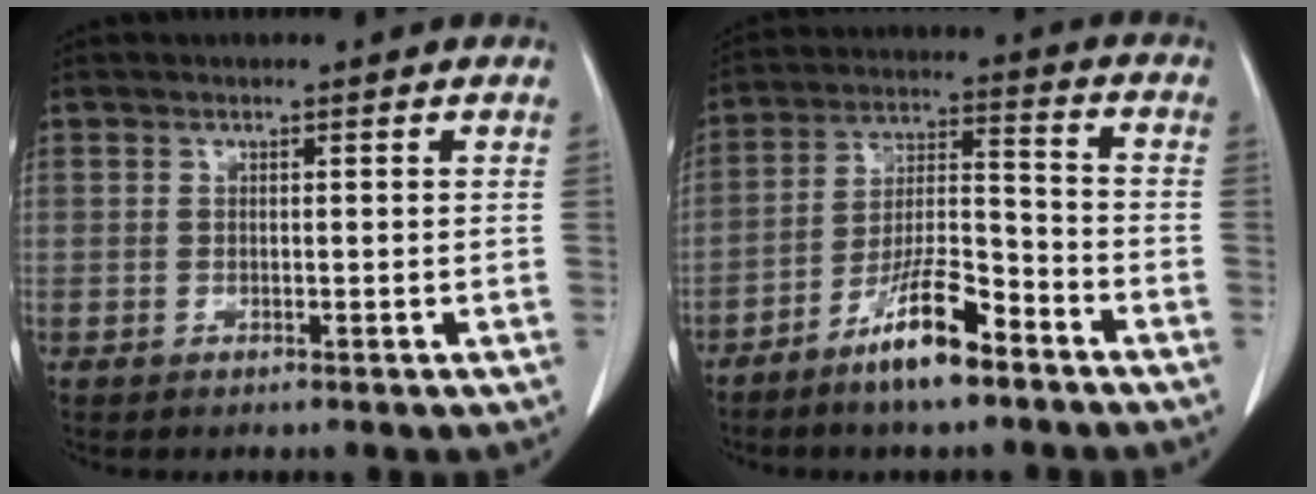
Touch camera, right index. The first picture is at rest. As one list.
[{"total": 10.8, "force": [-7.3, 2.0, 7.7], "torque": [-0.143, -0.005, -0.132]}]